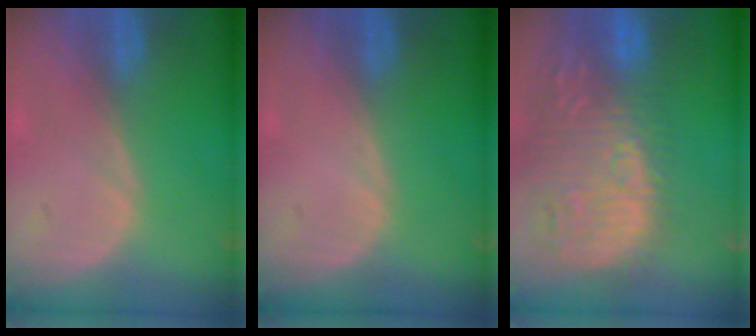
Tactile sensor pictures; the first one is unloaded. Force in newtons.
{"total": 0.0}
{"total": 16.0, "press": 13.2, "slide": 9.0}